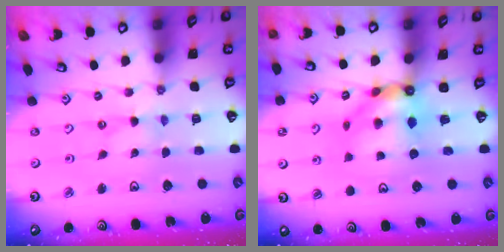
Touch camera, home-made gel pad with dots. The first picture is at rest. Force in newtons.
{"total": 7.7, "press": 7.6, "slide": 0.6}